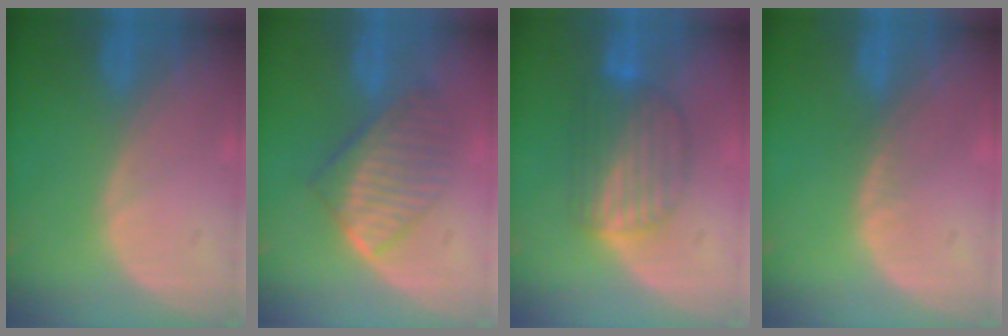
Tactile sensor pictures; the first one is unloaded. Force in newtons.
{"total": 6.6, "press": 6.4, "slide": 1.8}
{"total": 6.4, "press": 6.4, "slide": 0.2}
{"total": 0.5, "press": 0.5, "slide": 0.1}